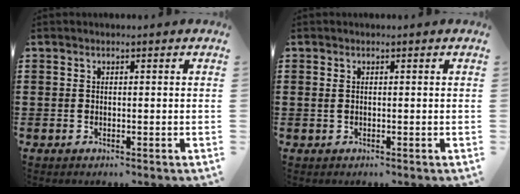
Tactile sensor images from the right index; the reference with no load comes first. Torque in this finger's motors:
{"motor_torque": [-0.47, 0.43, -0.02, -0.01]}